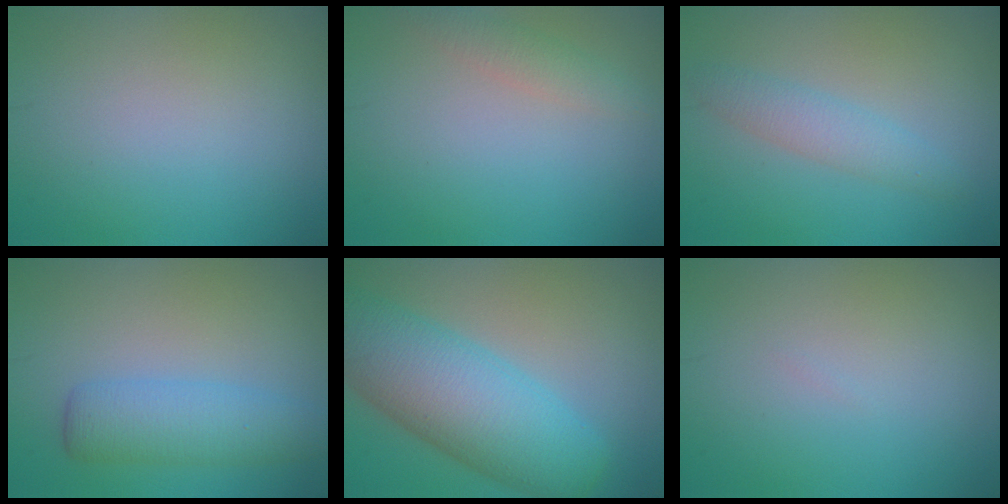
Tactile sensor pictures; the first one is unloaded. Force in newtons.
{"total": 1.7, "press": 1.7, "slide": 0.1}
{"total": 2.5, "press": 2.5, "slide": 0.1}
{"total": 4.5, "press": 4.5, "slide": 0.1}
{"total": 10.1, "press": 10.1, "slide": 0.4}
{"total": 0.0}